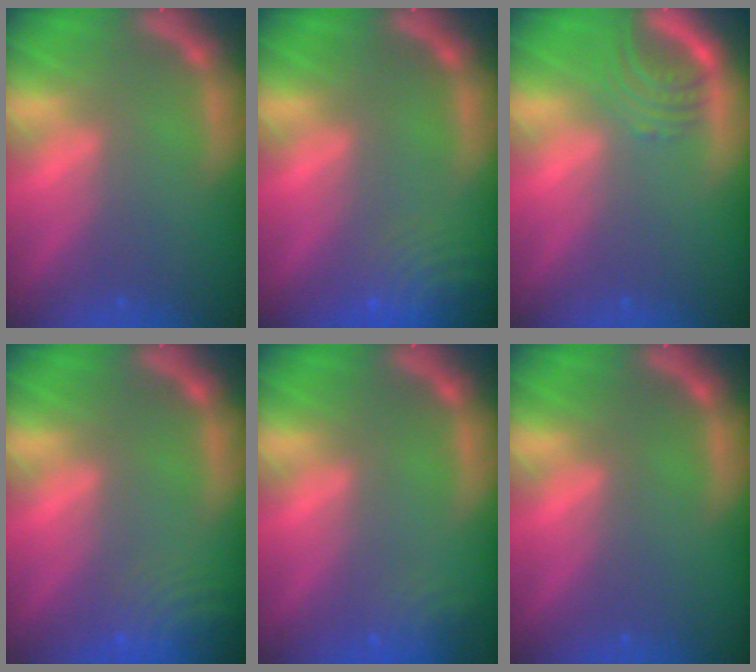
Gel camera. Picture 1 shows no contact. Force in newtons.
{"total": 8.0}
{"total": 3.5}
{"total": 7.0}
{"total": 3.0}
{"total": 0.0}